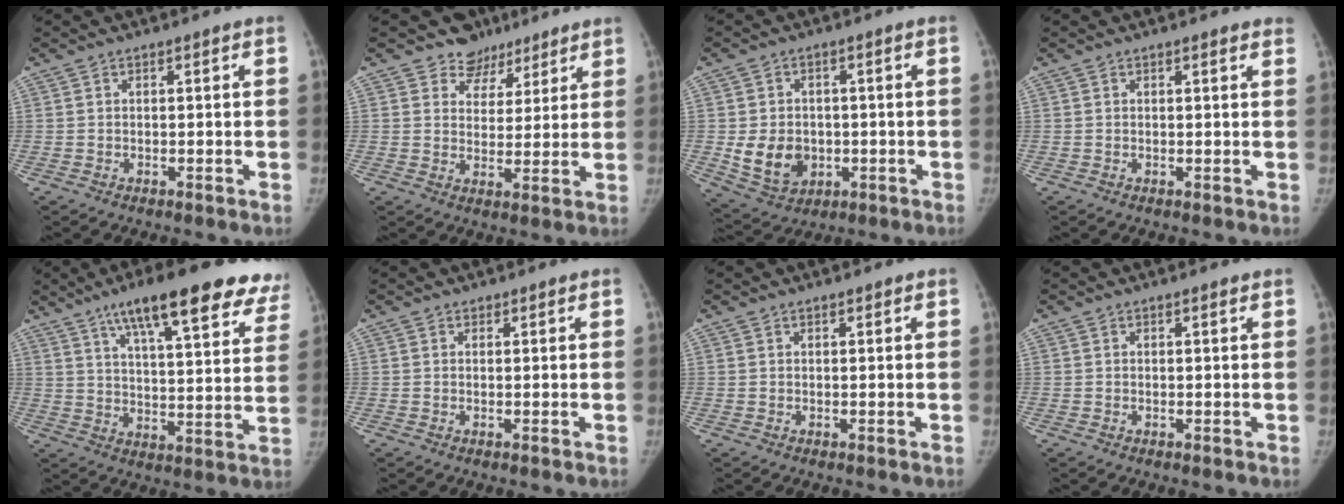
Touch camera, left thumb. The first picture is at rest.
{"total": 7.2, "force": [5.2, 4.9, -0.2], "torque": [0.038, -0.036, 0.073]}
{"total": 9.1, "force": [-1.1, 7.3, 5.3], "torque": [-0.067, -0.003, -0.001]}
{"total": 1.4, "force": [1.1, 0.4, 0.7], "torque": [-0.002, -0.001, 0.012]}
{"total": 23.9, "force": [16.0, 6.4, 16.6], "torque": [-0.197, -0.036, 0.218]}
{"total": 0.6, "force": [0.5, 0.4, 0.0], "torque": [0.003, -0.003, 0.006]}
{"total": 0.8, "force": [0.6, 0.4, 0.3], "torque": [-0.003, -0.003, 0.006]}
{"total": 0.6, "force": [0.4, 0.2, 0.4], "torque": [-0.006, -0.002, 0.005]}